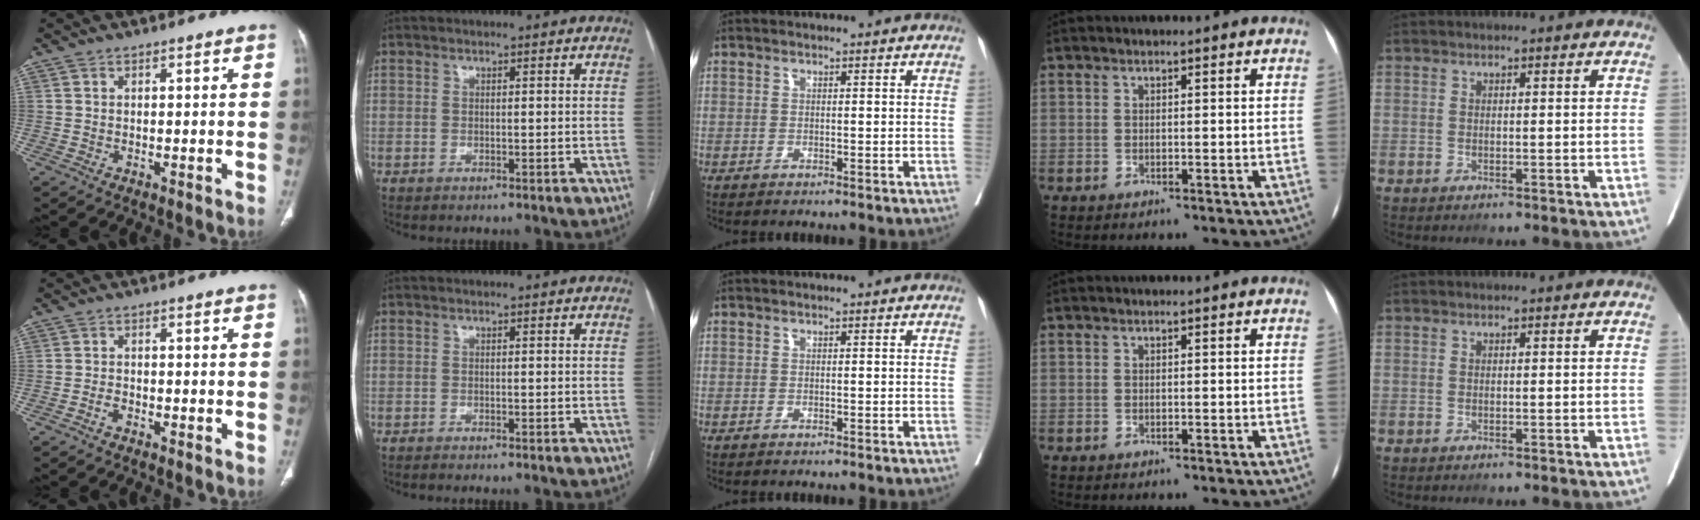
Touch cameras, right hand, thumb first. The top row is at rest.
{"thumb": {"total": 1.4, "force": [-1.1, 0.5, 0.7], "torque": [-0.016, 0.005, -0.022]}, "index": {"total": 3.8, "force": [-3.4, 0.2, 1.8], "torque": [-0.020, -0.004, -0.041]}}